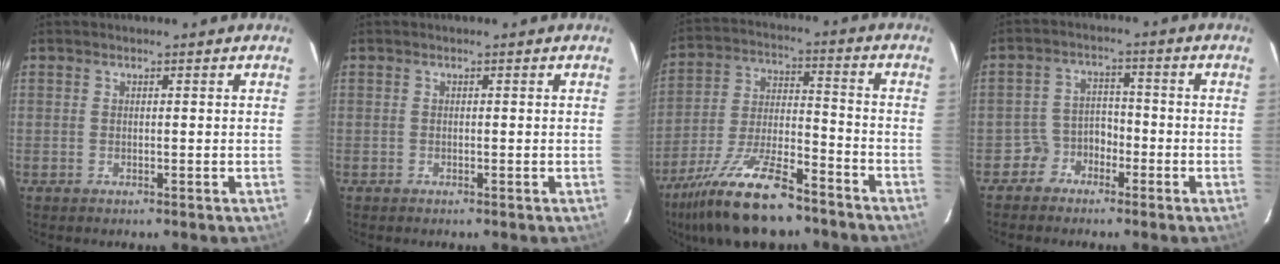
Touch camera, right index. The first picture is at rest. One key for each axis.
{"total": 0.0}
{"total": 18.4, "fx": -13.8, "fy": 5.4, "fz": 10.8, "tx": -0.220, "ty": -0.019, "tz": -0.239}
{"total": 4.4, "fx": -3.1, "fy": 3.2, "fz": 0.2, "tx": -0.007, "ty": 0.022, "tz": -0.056}